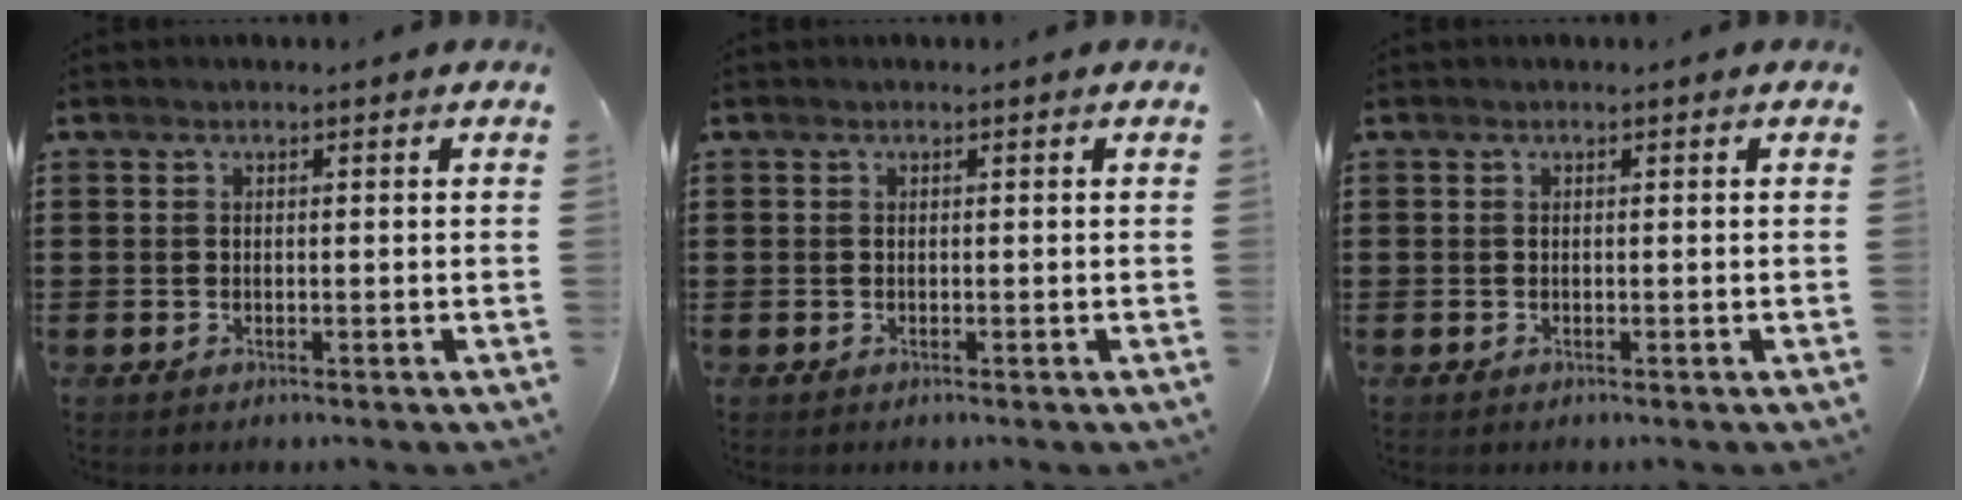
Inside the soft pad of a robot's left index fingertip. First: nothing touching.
{"total": 0.0}
{"total": 0.0}